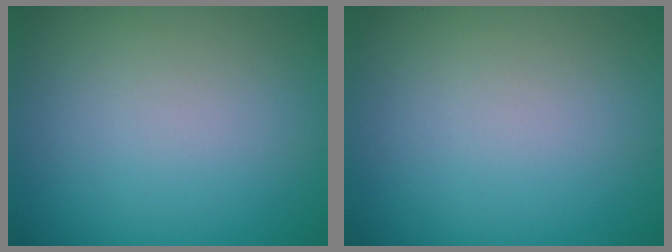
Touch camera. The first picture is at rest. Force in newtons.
{"total": 0.0}